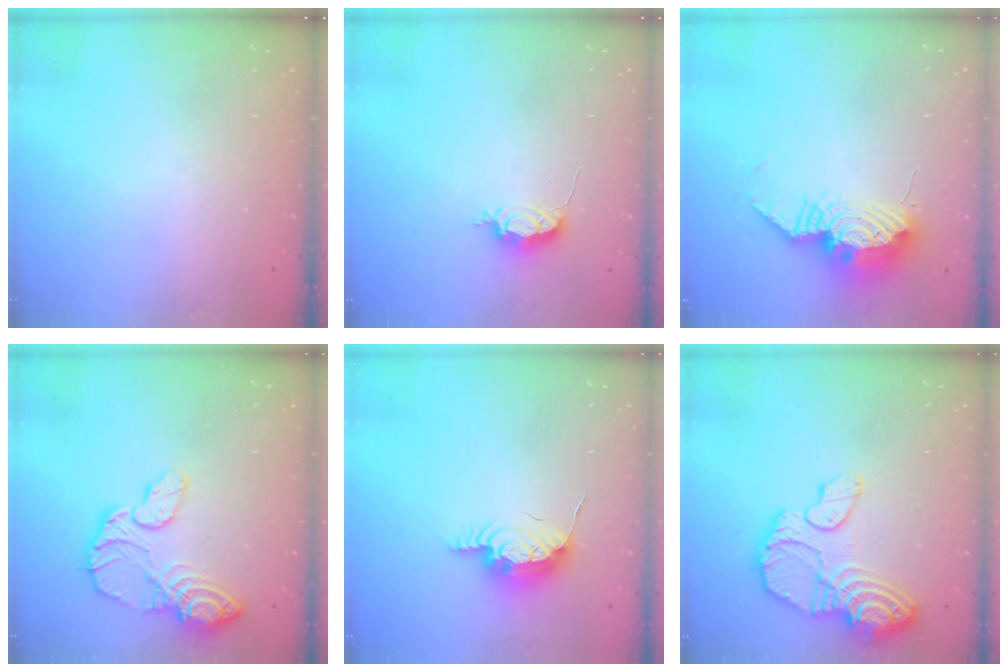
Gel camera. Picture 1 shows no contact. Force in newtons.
{"total": 5.2, "press": 5.1, "slide": 0.4}
{"total": 13.1, "press": 13.1, "slide": 1.0}
{"total": 14.2, "press": 14.2, "slide": 1.3}
{"total": 11.2, "press": 10.9, "slide": 2.6}
{"total": 19.1, "press": 19.0, "slide": 1.7}